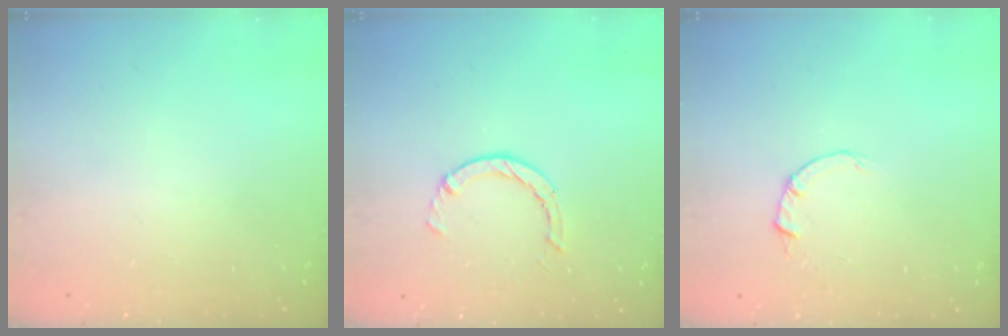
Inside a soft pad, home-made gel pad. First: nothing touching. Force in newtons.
{"total": 2.9, "press": 2.8, "slide": 0.4}
{"total": 2.0, "press": 2.0, "slide": 0.3}